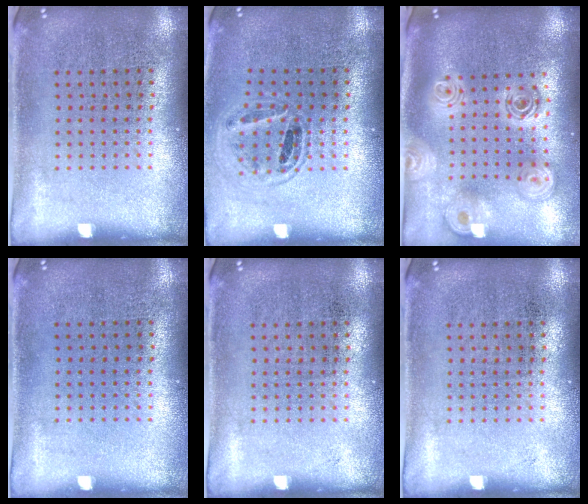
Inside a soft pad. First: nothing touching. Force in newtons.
{"total": 0.8, "press": 0.8, "slide": 0.1}
{"total": 2.5, "press": 1.9, "slide": 1.6}
{"total": 0.0}
{"total": 0.0}
{"total": 0.0}